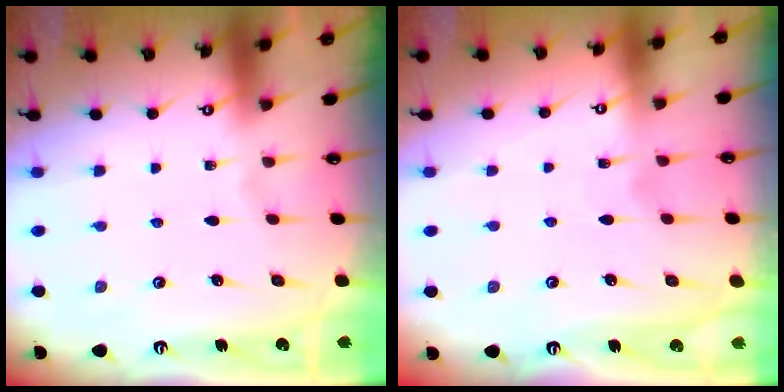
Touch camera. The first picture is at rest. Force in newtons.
{"total": 4.5, "press": 4.4, "slide": 0.5}